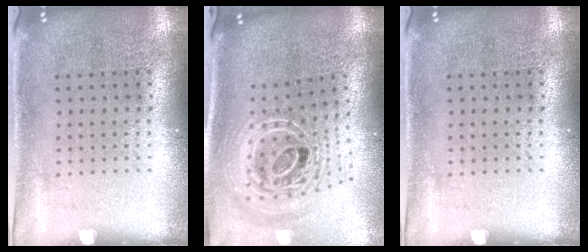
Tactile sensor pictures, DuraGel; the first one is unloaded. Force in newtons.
{"total": 2.8, "press": 2.0, "slide": 2.0}
{"total": 0.0}